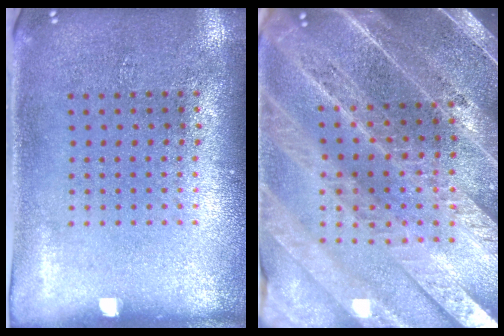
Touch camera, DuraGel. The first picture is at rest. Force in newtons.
{"total": 5.0, "press": 4.4, "slide": 2.4}